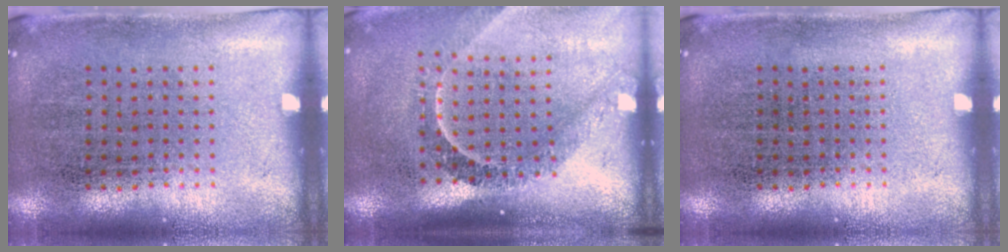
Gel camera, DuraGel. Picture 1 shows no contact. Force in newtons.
{"total": 2.2, "press": 1.6, "slide": 1.5}
{"total": 0.0}